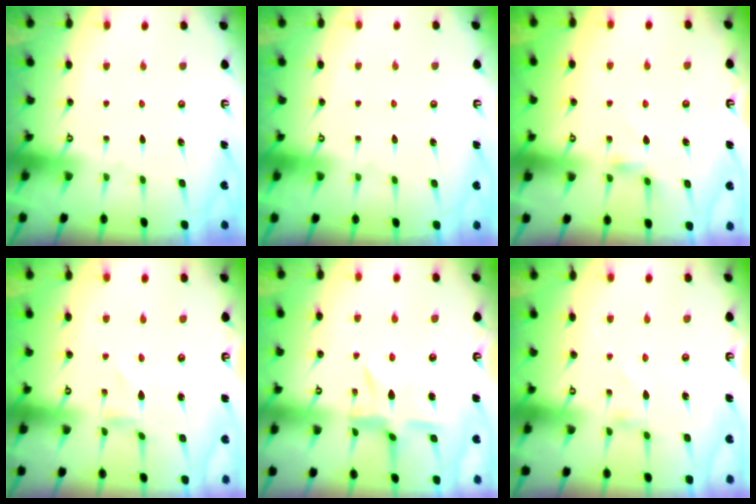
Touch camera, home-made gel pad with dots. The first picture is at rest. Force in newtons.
{"total": 1.8, "press": 1.8, "slide": 0.1}
{"total": 3.6, "press": 3.5, "slide": 0.5}
{"total": 1.2, "press": 1.2, "slide": 0.2}
{"total": 9.8, "press": 9.8, "slide": 0.8}
{"total": 0.0}